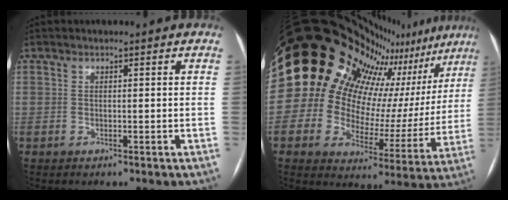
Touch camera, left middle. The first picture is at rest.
{"total": 18.7, "force": [13.3, 9.3, 9.3], "torque": [-0.142, 0.021, 0.163]}